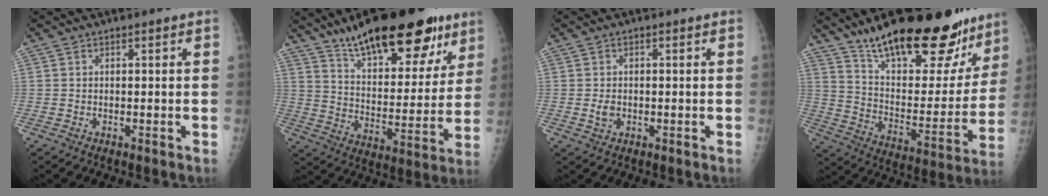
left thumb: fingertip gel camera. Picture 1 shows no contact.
{"total": 25.1, "force": [16.7, 9.2, 16.2], "torque": [-0.205, -0.054, 0.258]}
{"total": 2.1, "force": [-0.4, 1.6, 1.4], "torque": [-0.021, 0.001, -0.005]}
{"total": 30.3, "force": [22.0, 10.6, 18.0], "torque": [-0.228, -0.092, 0.332]}